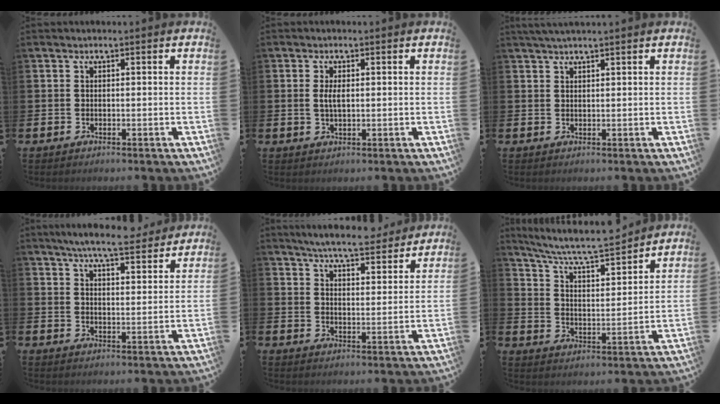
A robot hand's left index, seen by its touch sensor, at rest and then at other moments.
{"total": 2.4, "force": [0.3, 1.0, 2.2], "torque": [-0.043, 0.005, 0.003]}
{"total": 1.8, "force": [1.6, -0.1, 0.8], "torque": [-0.024, 0.005, 0.031]}
{"total": 7.2, "force": [6.7, 0.7, 2.5], "torque": [-0.049, -0.036, 0.116]}
{"total": 6.5, "force": [6.3, 0.5, 1.7], "torque": [-0.042, -0.039, 0.109]}
{"total": 7.7, "force": [7.3, 0.9, 2.4], "torque": [-0.081, -0.053, 0.127]}